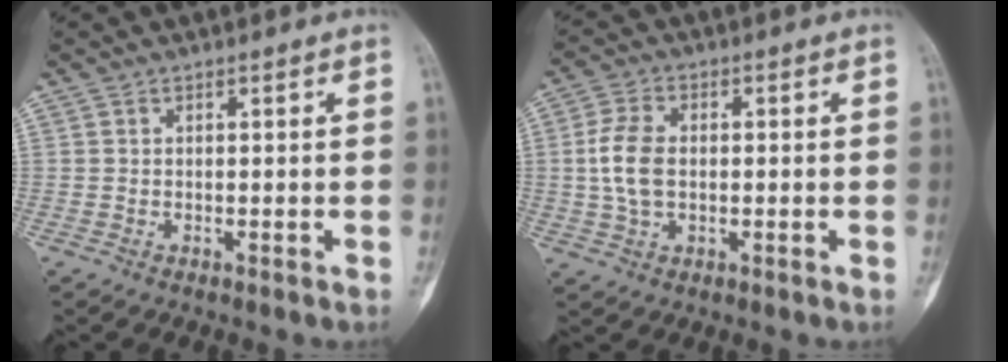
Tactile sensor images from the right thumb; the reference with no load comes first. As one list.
[{"total": 7.5, "force": [0.1, 4.8, 5.8], "torque": [-0.120, 0.009, 0.001]}]